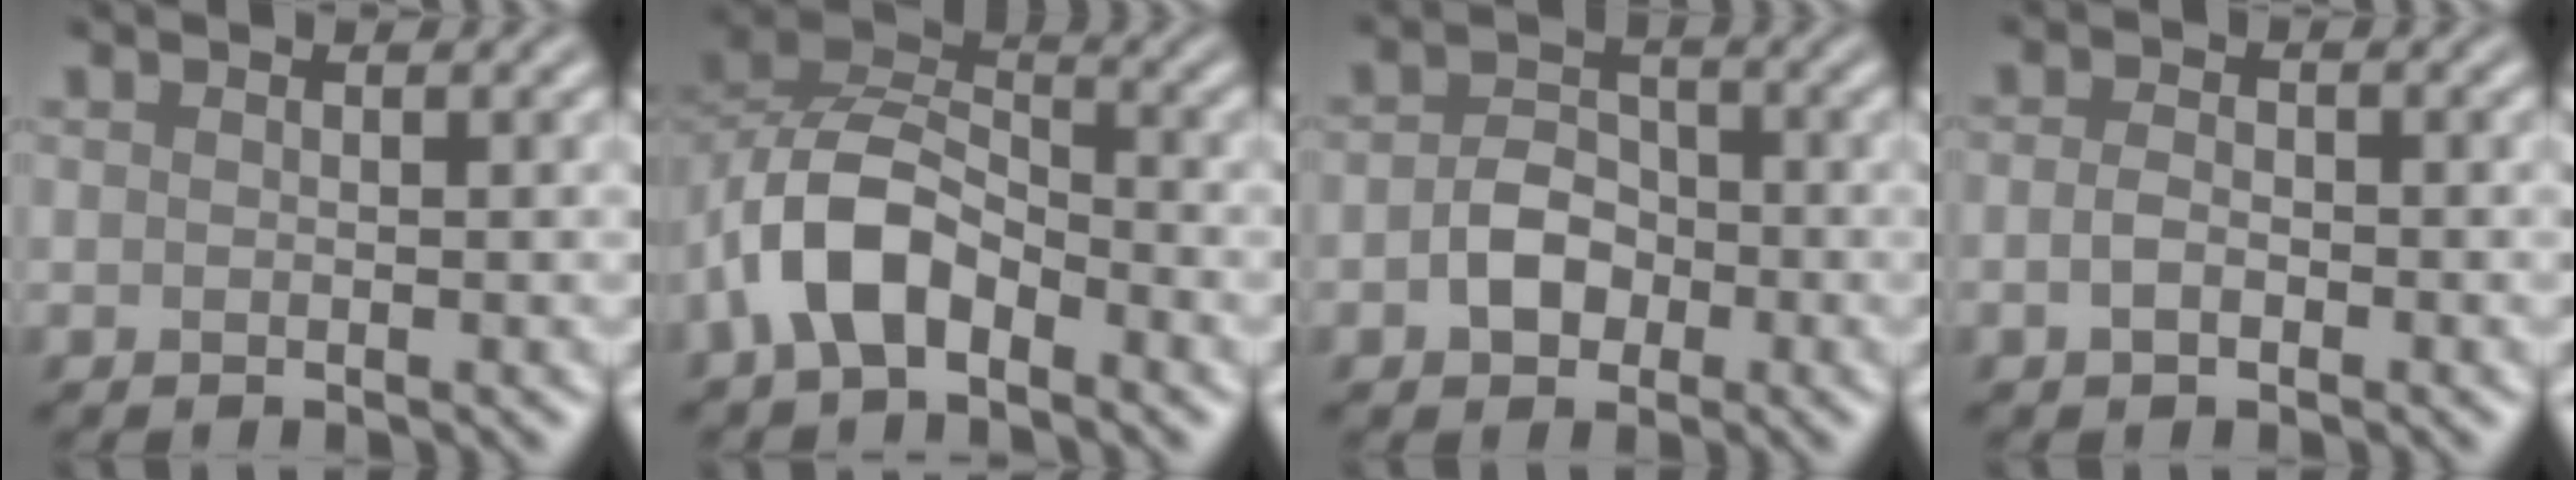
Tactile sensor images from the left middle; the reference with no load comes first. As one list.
[{"total": 5.9, "force": [-2.8, 3.4, 4.0], "torque": [-0.068, 0.015, -0.062]}, {"total": 3.3, "force": [-0.9, 2.5, 2.0], "torque": [-0.033, 0.004, -0.017]}, {"total": 1.4, "force": [-0.6, 0.9, 1.0], "torque": [-0.022, 0.004, -0.015]}]